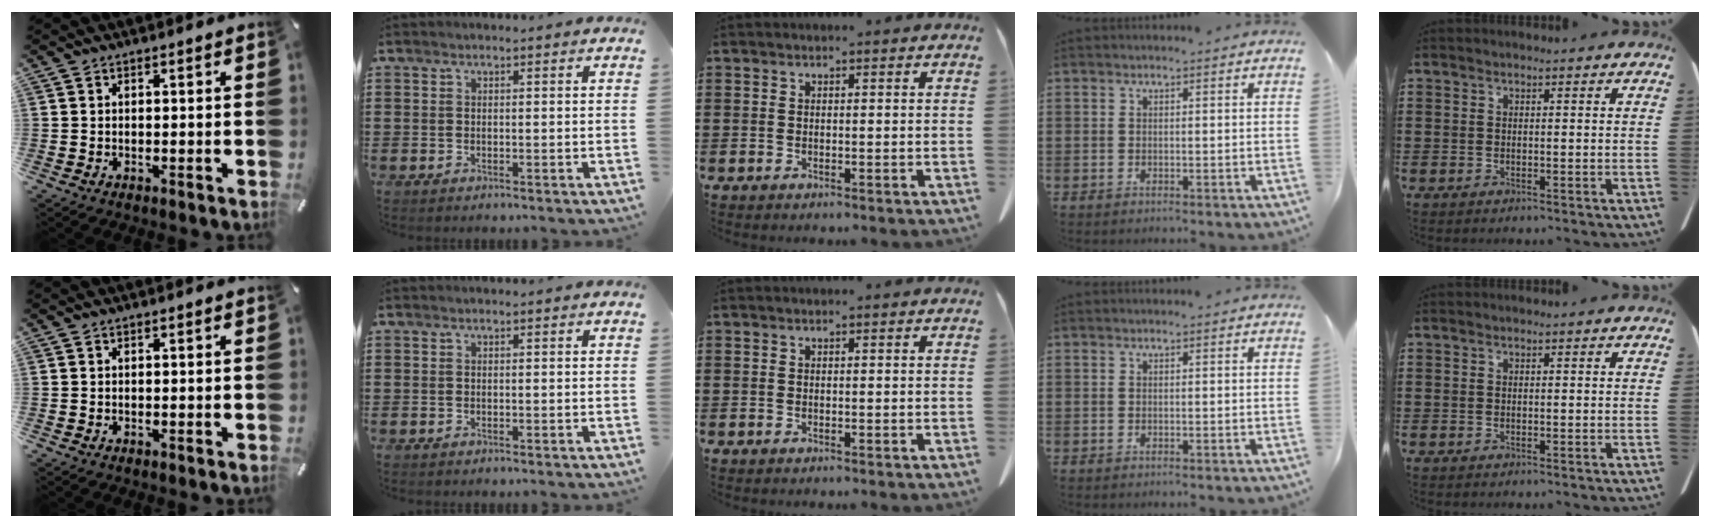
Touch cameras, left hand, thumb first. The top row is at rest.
{}